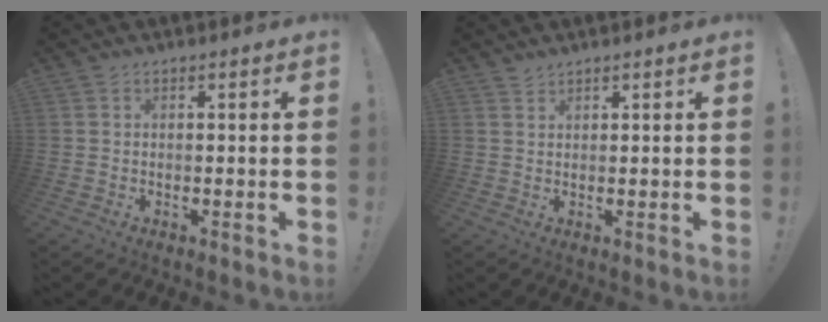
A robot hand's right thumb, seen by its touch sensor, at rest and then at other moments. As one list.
[{"total": 1.2, "force": [1.2, 0.3, 0.2], "torque": [-0.003, -0.005, 0.023]}]